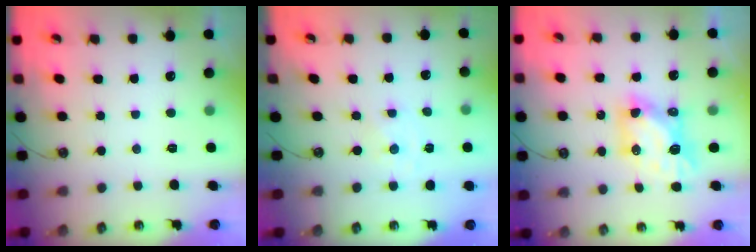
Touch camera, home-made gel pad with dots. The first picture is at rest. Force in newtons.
{"total": 0.0}
{"total": 7.2, "press": 7.1, "slide": 0.7}